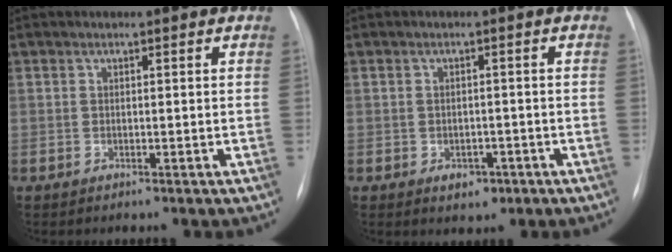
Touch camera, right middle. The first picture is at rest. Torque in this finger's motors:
{"motor_torque": [0.65, -0.40, 0.09, 0.01]}